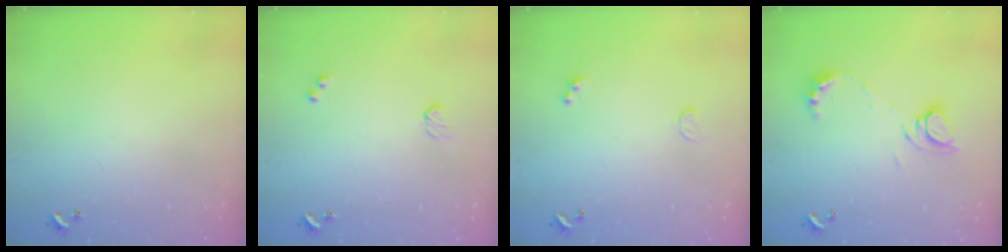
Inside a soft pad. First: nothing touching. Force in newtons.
{"total": 2.9, "press": 2.9, "slide": 0.5}
{"total": 0.8, "press": 0.7, "slide": 0.4}
{"total": 8.3, "press": 8.2, "slide": 1.0}